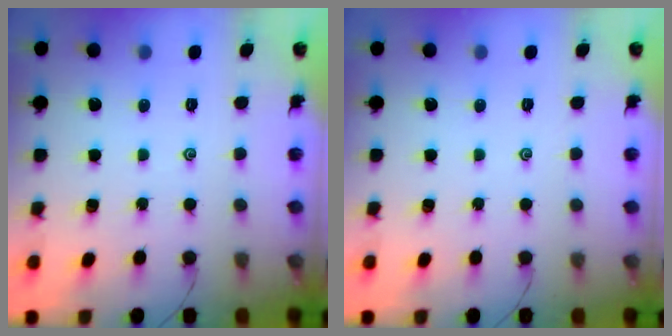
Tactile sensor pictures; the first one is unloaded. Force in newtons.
{"total": 0.0}